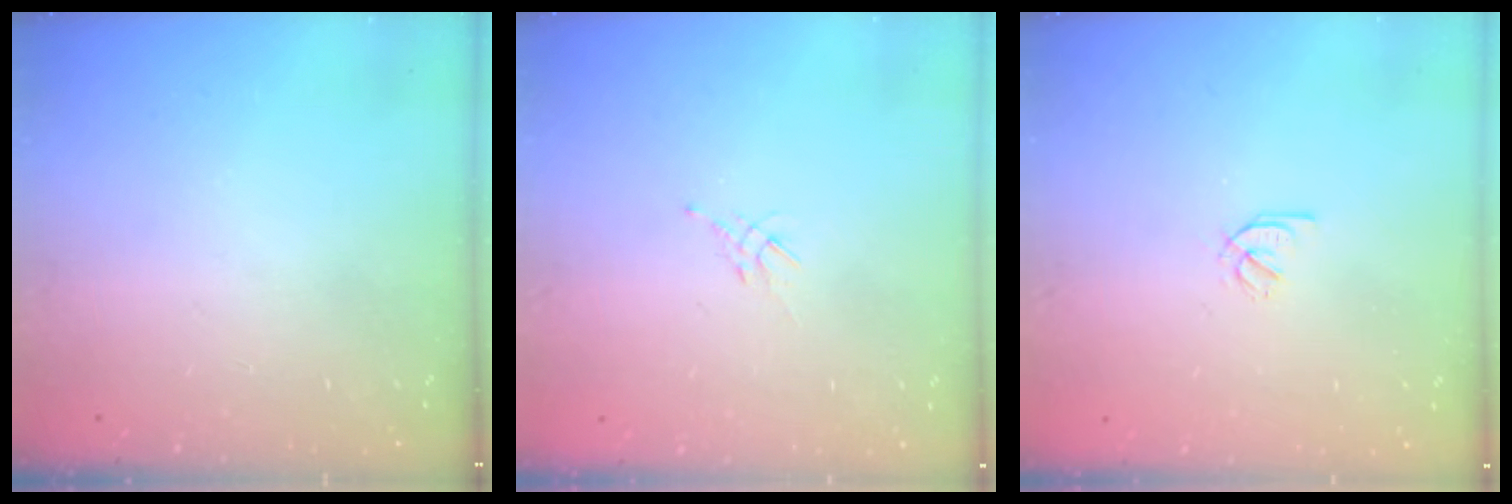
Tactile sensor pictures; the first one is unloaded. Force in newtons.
{"total": 2.1, "press": 2.0, "slide": 0.5}
{"total": 2.1, "press": 1.9, "slide": 0.8}